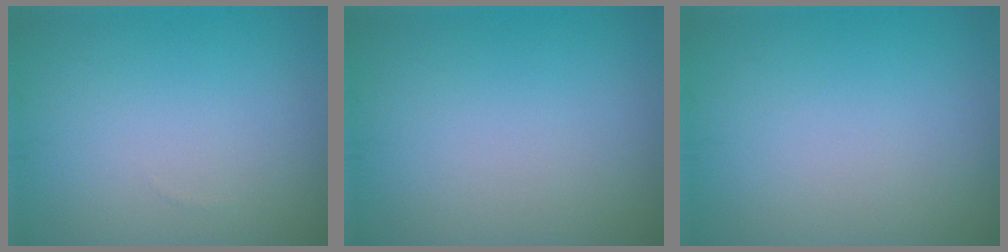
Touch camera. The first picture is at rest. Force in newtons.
{"total": 0.0}
{"total": 0.0}